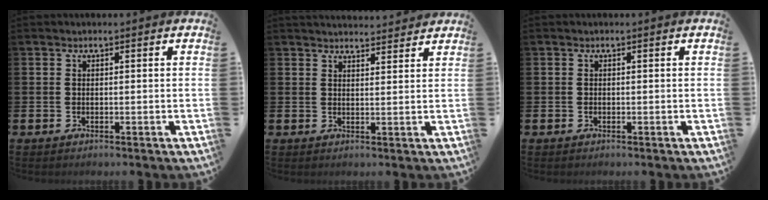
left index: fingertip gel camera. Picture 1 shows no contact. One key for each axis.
{"total": 3.2, "fx": 3.2, "fy": 0.3, "fz": -0.1, "tx": 0.005, "ty": -0.022, "tz": 0.055}
{"total": 0.0}